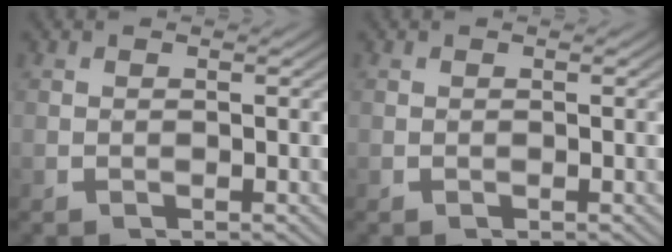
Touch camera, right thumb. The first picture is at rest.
{"total": 0.0}